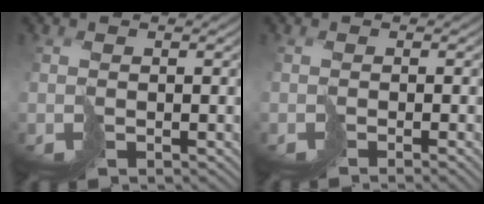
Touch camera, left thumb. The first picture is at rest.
{"total": 2.1, "force": [-0.7, 0.3, 1.9], "torque": [-0.021, -0.001, -0.019]}